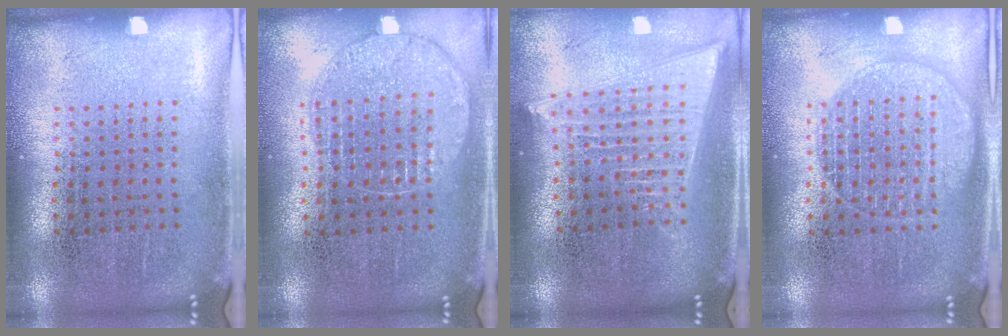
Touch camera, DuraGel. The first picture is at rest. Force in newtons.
{"total": 1.0, "press": 1.0, "slide": 0.1}
{"total": 2.1, "press": 1.8, "slide": 1.1}
{"total": 1.4, "press": 1.4, "slide": 0.1}